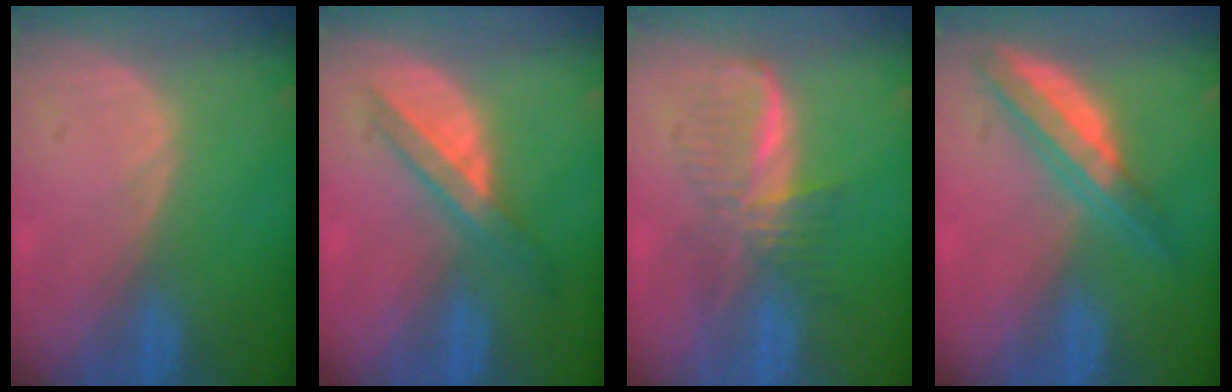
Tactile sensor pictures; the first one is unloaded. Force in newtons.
{"total": 5.8, "press": 5.3, "slide": 2.3}
{"total": 6.2, "press": 6.2, "slide": 0.7}
{"total": 6.4, "press": 5.6, "slide": 3.1}